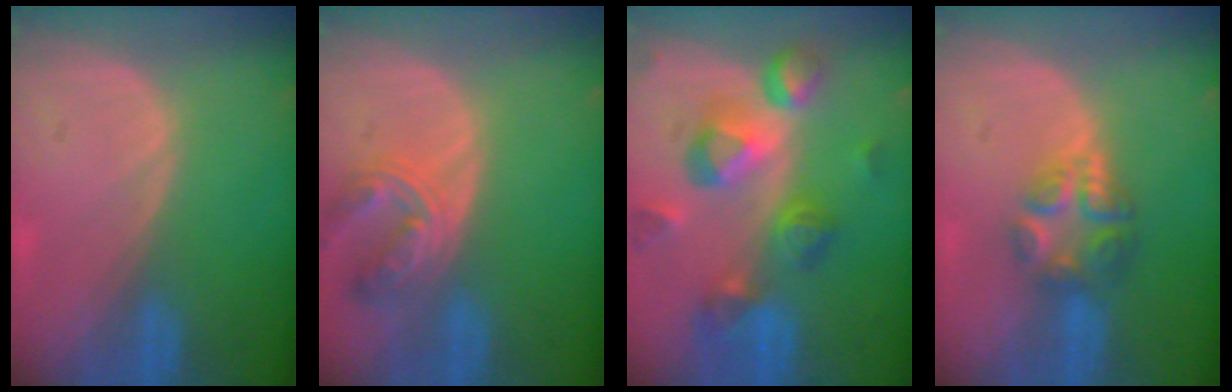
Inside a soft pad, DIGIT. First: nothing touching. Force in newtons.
{"total": 7.0, "press": 6.3, "slide": 3.0}
{"total": 10.4, "press": 9.3, "slide": 4.7}
{"total": 6.1, "press": 5.4, "slide": 2.9}